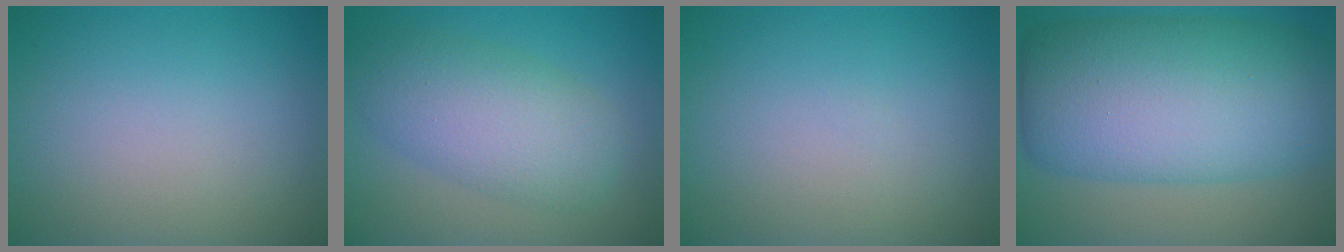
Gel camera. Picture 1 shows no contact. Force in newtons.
{"total": 6.4, "press": 6.4, "slide": 0.1}
{"total": 0.0}
{"total": 13.6, "press": 13.6, "slide": 0.3}